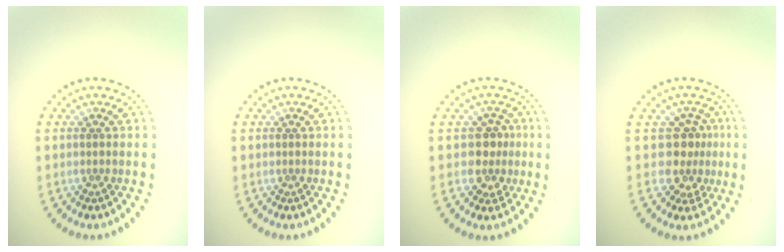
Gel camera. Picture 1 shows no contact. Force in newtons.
{"total": 0.0}
{"total": 2.6, "press": 2.4, "slide": 1.2}
{"total": 3.0, "press": 2.2, "slide": 2.0}